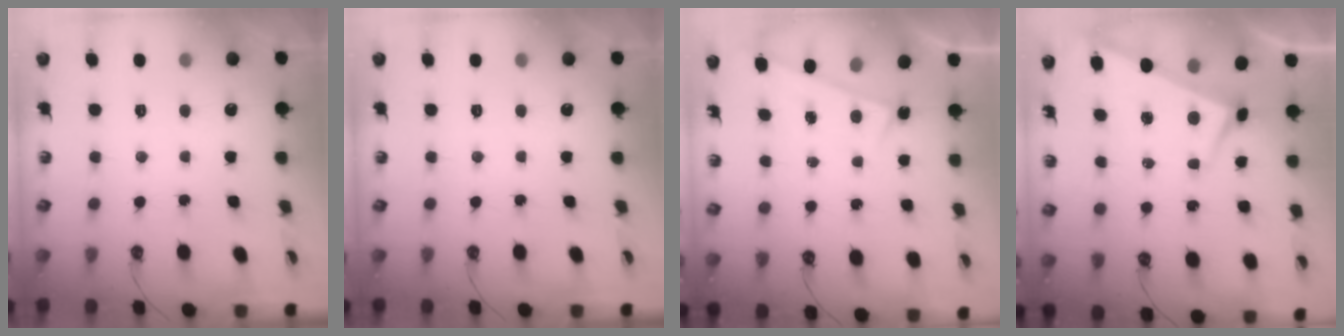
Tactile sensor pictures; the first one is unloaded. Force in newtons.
{"total": 0.0}
{"total": 1.4, "press": 1.1, "slide": 0.7}
{"total": 3.2, "press": 3.1, "slide": 0.8}